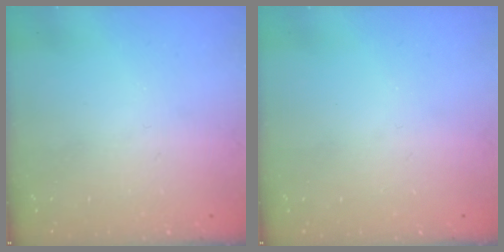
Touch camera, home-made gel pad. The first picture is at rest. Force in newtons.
{"total": 0.0}